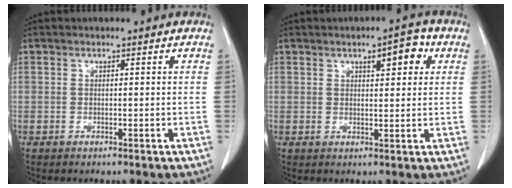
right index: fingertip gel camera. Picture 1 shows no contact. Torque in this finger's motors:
{"motor_torque": [0.09, 0.02, 0.06, 0.04]}